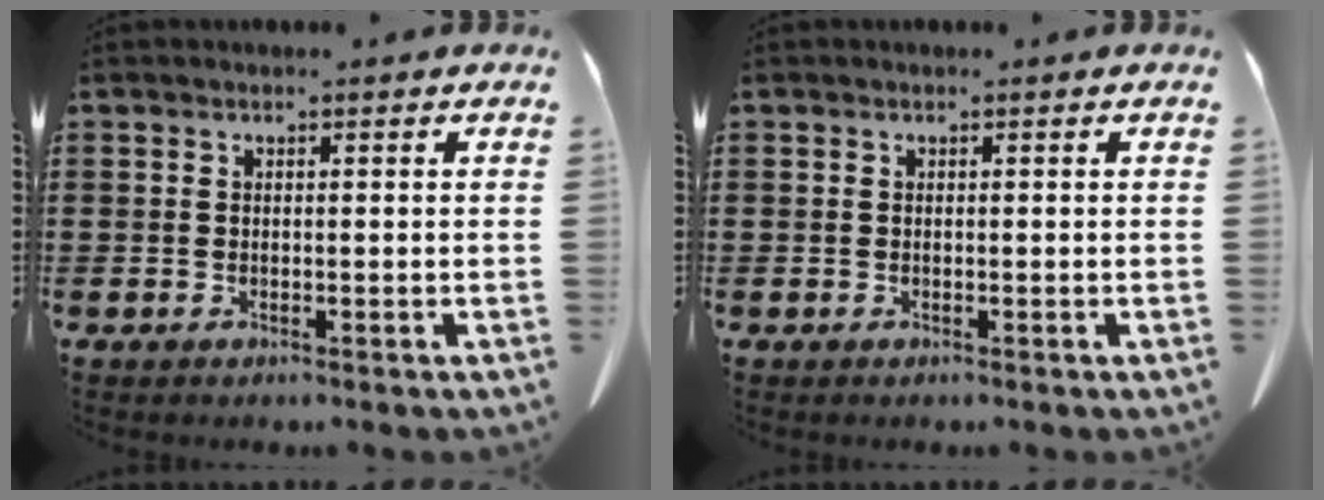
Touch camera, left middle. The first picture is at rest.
{"total": 0.0}